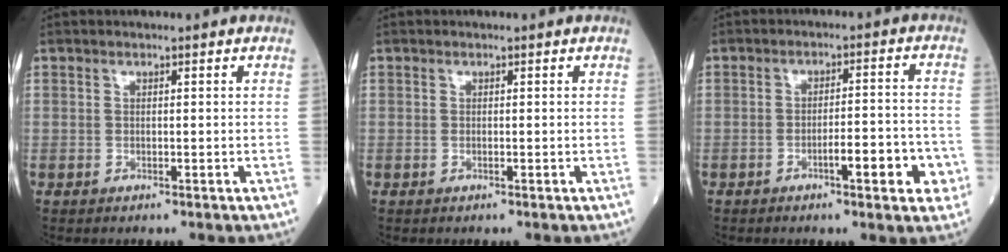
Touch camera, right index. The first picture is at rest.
{"total": 0.0}
{"total": 6.8, "force": [-2.9, 1.4, 6.0], "torque": [-0.074, 0.008, -0.036]}